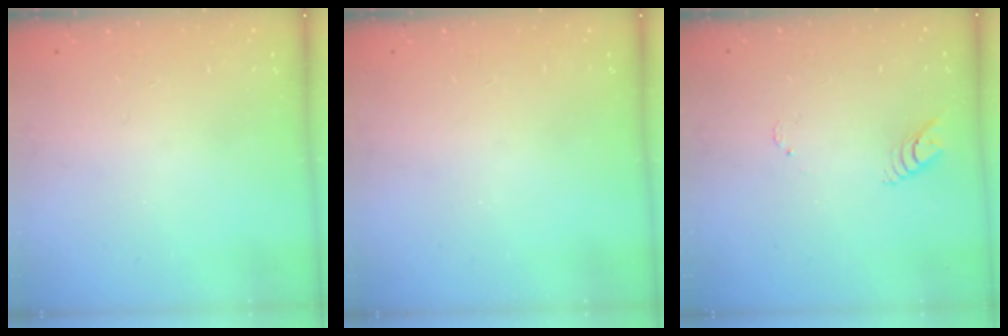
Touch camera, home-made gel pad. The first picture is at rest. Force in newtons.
{"total": 0.0}
{"total": 4.2, "press": 4.2, "slide": 0.2}